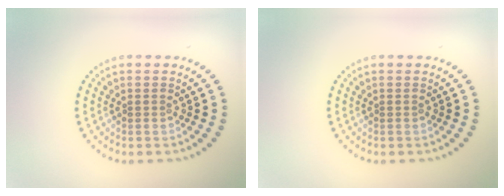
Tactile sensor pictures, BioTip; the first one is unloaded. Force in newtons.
{"total": 0.0}